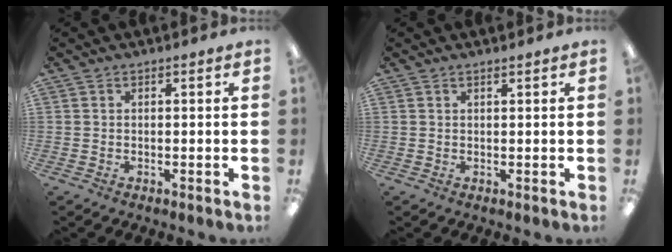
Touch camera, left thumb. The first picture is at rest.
{"total": 0.6, "force": [0.6, 0.1, 0.2], "torque": [-0.005, -0.001, 0.011]}